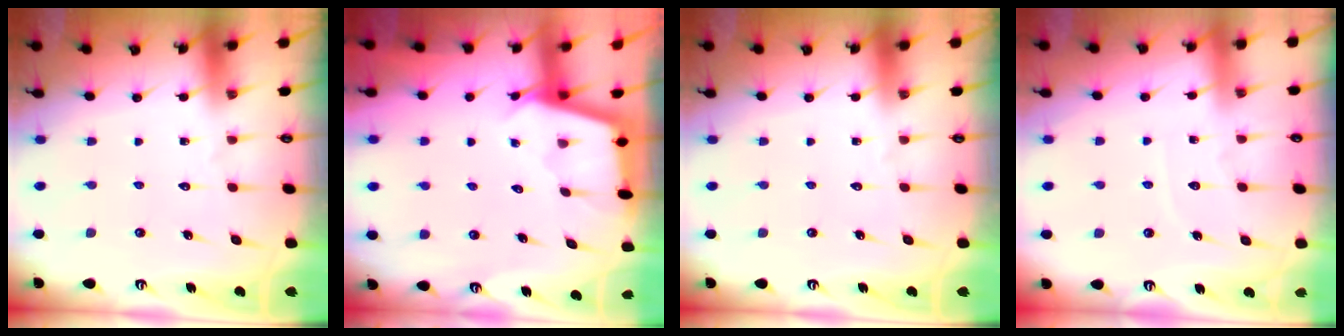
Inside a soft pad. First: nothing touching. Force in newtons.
{"total": 2.5, "press": 2.5, "slide": 0.1}
{"total": 0.0}
{"total": 3.8, "press": 3.7, "slide": 0.4}